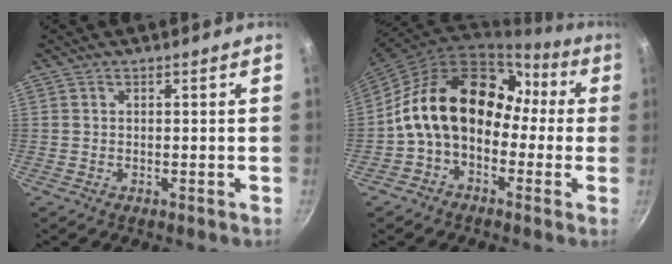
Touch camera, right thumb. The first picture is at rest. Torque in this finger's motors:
{"motor_torque": [1.41, 3.56, 2.05, -0.60, 0.53]}